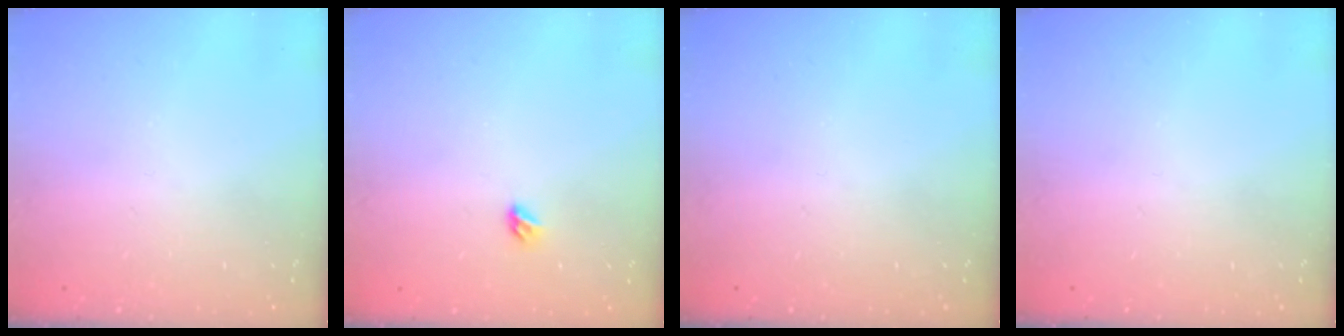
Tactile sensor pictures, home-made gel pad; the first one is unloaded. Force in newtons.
{"total": 3.2, "press": 3.1, "slide": 0.8}
{"total": 0.0}
{"total": 0.0}